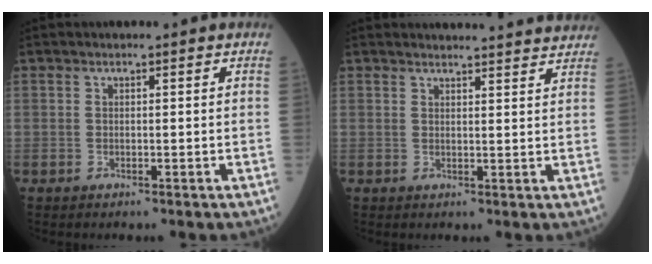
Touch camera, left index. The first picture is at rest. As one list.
[{"total": 12.4, "force": [12.1, 1.1, 2.5], "torque": [-0.010, -0.006, 0.121]}]